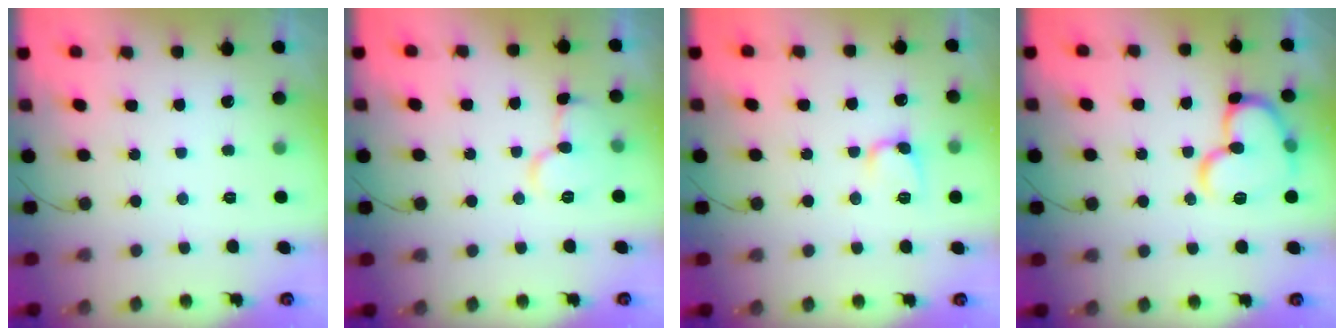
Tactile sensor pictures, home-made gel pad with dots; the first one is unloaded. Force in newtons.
{"total": 9.1, "press": 9.1, "slide": 0.8}
{"total": 5.6, "press": 5.5, "slide": 0.8}
{"total": 15.1, "press": 15.0, "slide": 1.6}